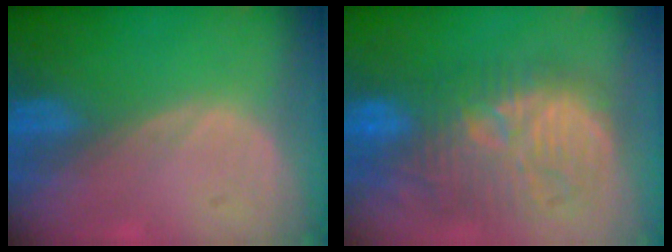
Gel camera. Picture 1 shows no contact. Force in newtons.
{"total": 12.2, "press": 11.7, "slide": 3.6}